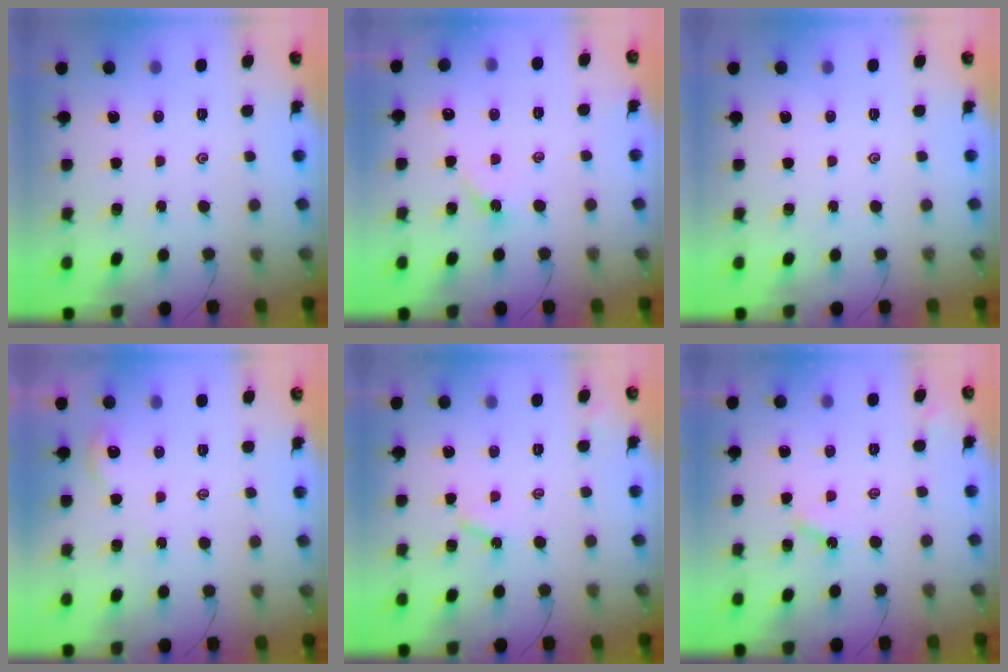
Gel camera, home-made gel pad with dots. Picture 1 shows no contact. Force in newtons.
{"total": 2.9, "press": 2.9, "slide": 0.5}
{"total": 0.0}
{"total": 2.2, "press": 2.2, "slide": 0.4}
{"total": 4.4, "press": 4.3, "slide": 0.5}
{"total": 3.2, "press": 3.2, "slide": 0.5}